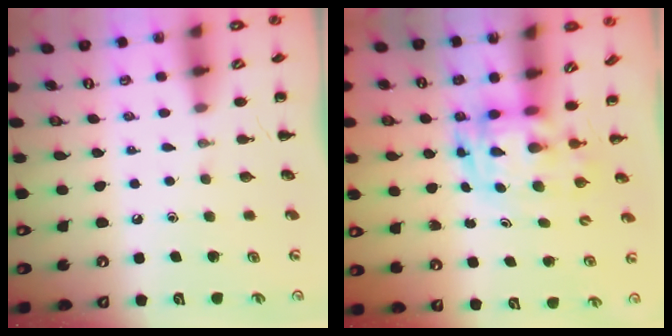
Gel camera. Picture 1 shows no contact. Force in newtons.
{"total": 3.0, "press": 3.0, "slide": 0.6}